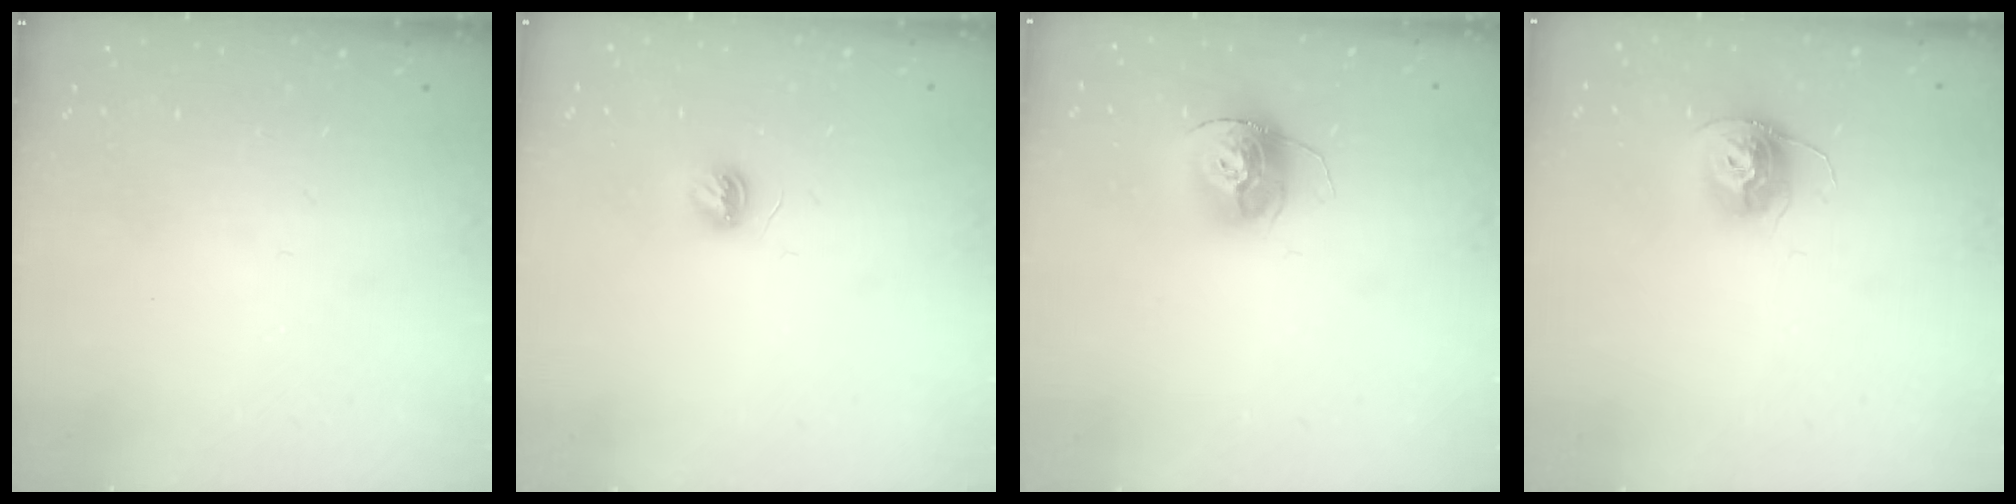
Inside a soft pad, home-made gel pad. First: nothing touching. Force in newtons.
{"total": 4.9, "press": 4.9, "slide": 0.4}
{"total": 13.0, "press": 12.9, "slide": 1.2}
{"total": 11.4, "press": 11.3, "slide": 0.8}